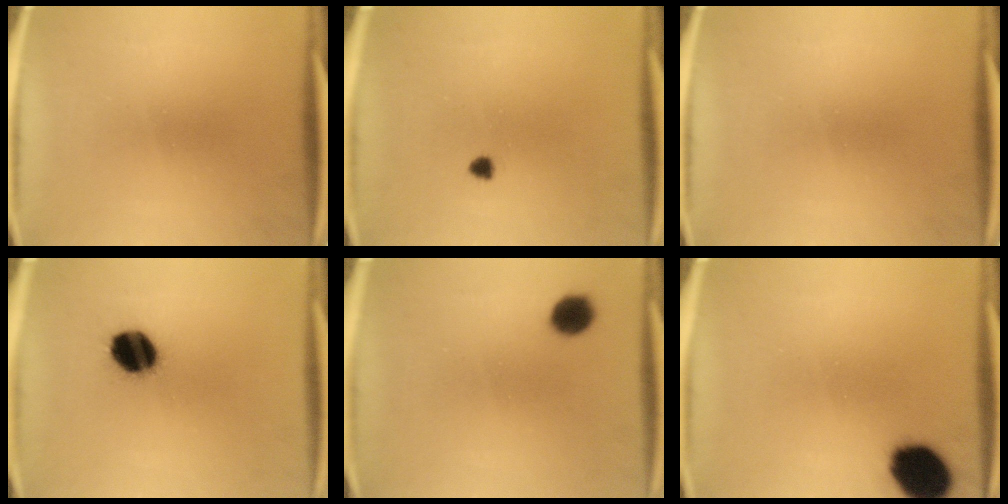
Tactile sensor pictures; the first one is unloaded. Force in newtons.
{"total": 1.2}
{"total": 0.0}
{"total": 10.8}
{"total": 4.7}
{"total": 12.7}